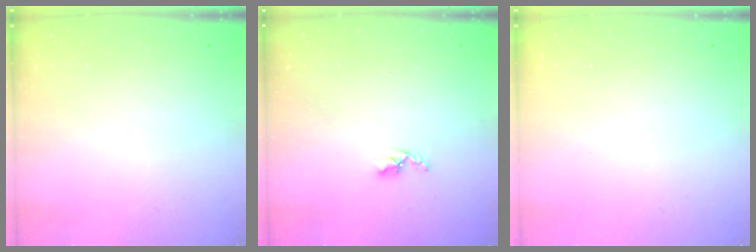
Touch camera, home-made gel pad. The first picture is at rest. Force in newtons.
{"total": 2.7, "press": 2.7, "slide": 0.5}
{"total": 0.0}